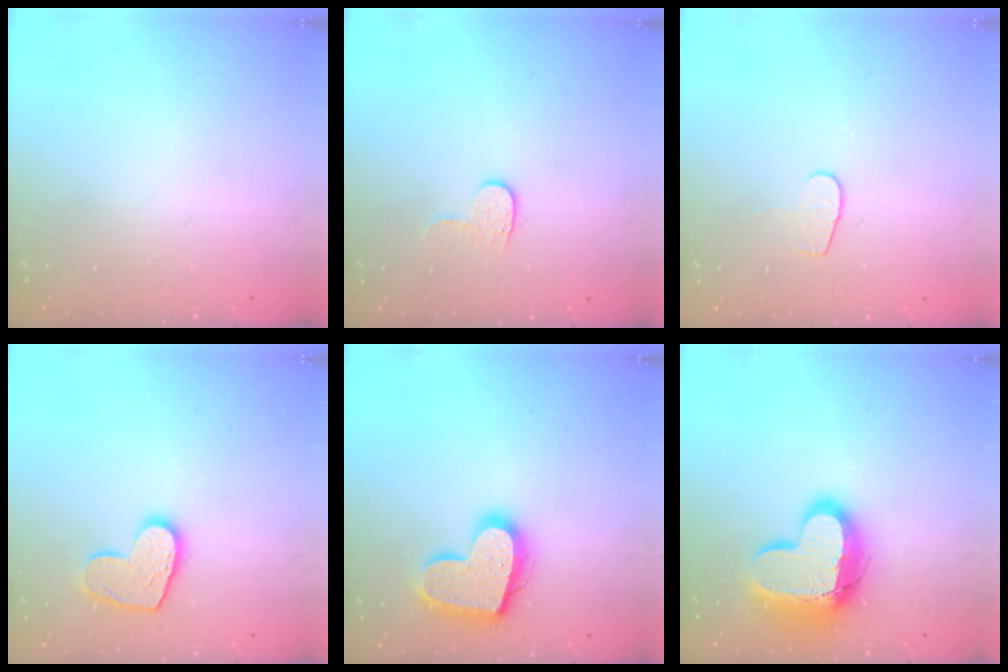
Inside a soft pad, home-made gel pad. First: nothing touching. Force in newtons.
{"total": 4.6, "press": 4.6, "slide": 0.5}
{"total": 5.4, "press": 5.4, "slide": 0.6}
{"total": 10.6, "press": 10.6, "slide": 0.8}
{"total": 16.9, "press": 16.8, "slide": 1.2}
{"total": 17.4, "press": 17.3, "slide": 1.3}